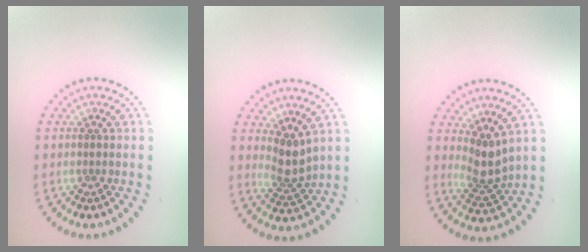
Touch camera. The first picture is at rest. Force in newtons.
{"total": 2.7, "press": 2.1, "slide": 1.7}
{"total": 2.9, "press": 2.2, "slide": 1.9}